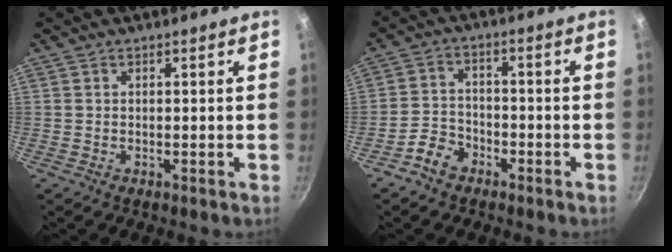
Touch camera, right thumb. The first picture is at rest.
{"total": 5.3, "force": [-3.5, 3.6, 1.8], "torque": [-0.023, 0.040, -0.068]}